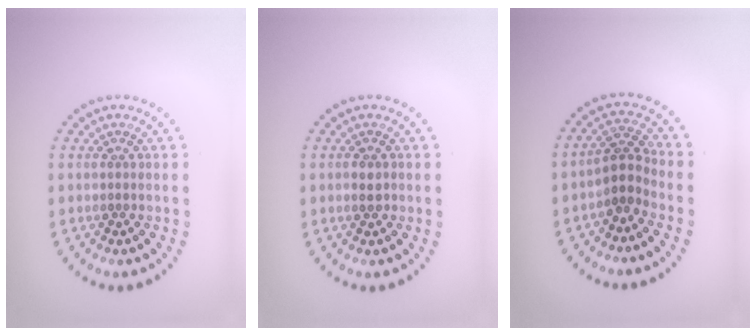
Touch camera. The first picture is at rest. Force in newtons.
{"total": 1.1, "press": 1.1, "slide": 0.1}
{"total": 2.5, "press": 1.9, "slide": 1.7}